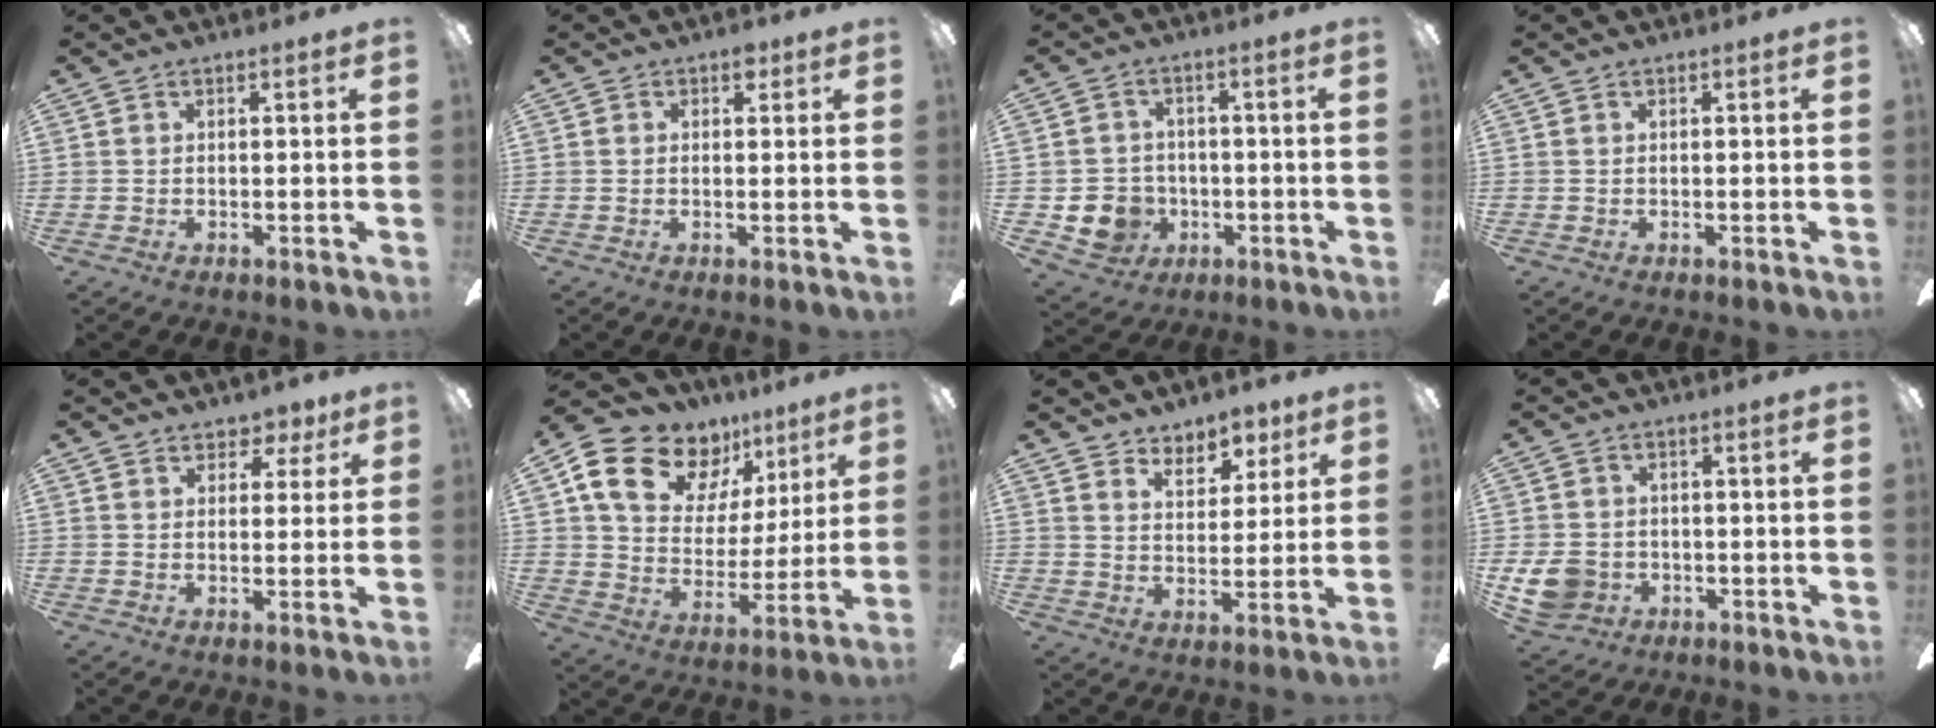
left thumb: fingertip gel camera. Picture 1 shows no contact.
{"total": 2.3, "force": [0.9, 1.7, 1.3], "torque": [-0.009, 0.002, 0.013]}
{"total": 7.4, "force": [-2.0, 6.9, 1.9], "torque": [-0.059, 0.013, -0.033]}
{"total": 0.0}
{"total": 4.4, "force": [2.9, 3.0, 1.3], "torque": [-0.007, -0.010, 0.047]}
{"total": 18.3, "force": [11.5, 11.8, 8.0], "torque": [-0.142, -0.052, 0.215]}
{"total": 6.5, "force": [5.1, 3.9, 1.1], "torque": [-0.006, -0.034, 0.089]}
{"total": 7.5, "force": [-1.5, 6.6, 3.3], "torque": [-0.076, 0.011, -0.029]}